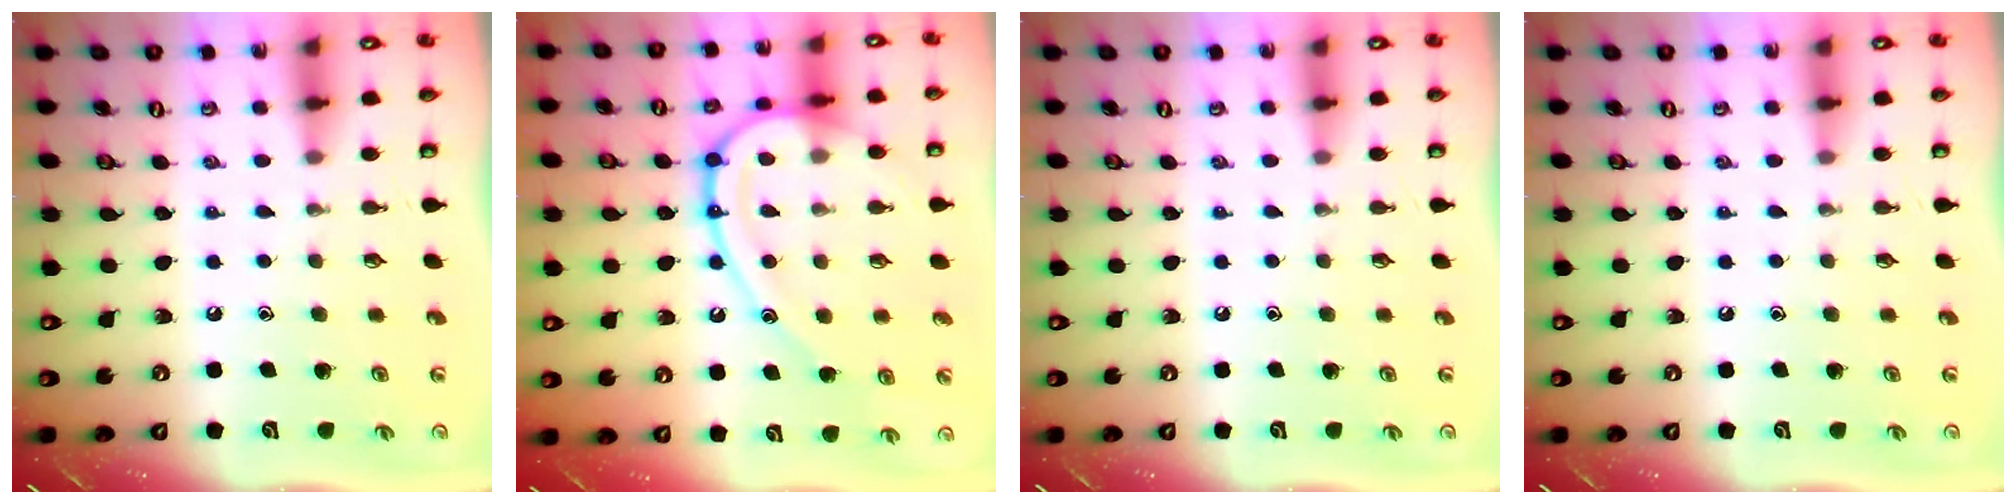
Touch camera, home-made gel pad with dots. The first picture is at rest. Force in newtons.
{"total": 18.1, "press": 18.0, "slide": 1.8}
{"total": 0.0}
{"total": 0.0}